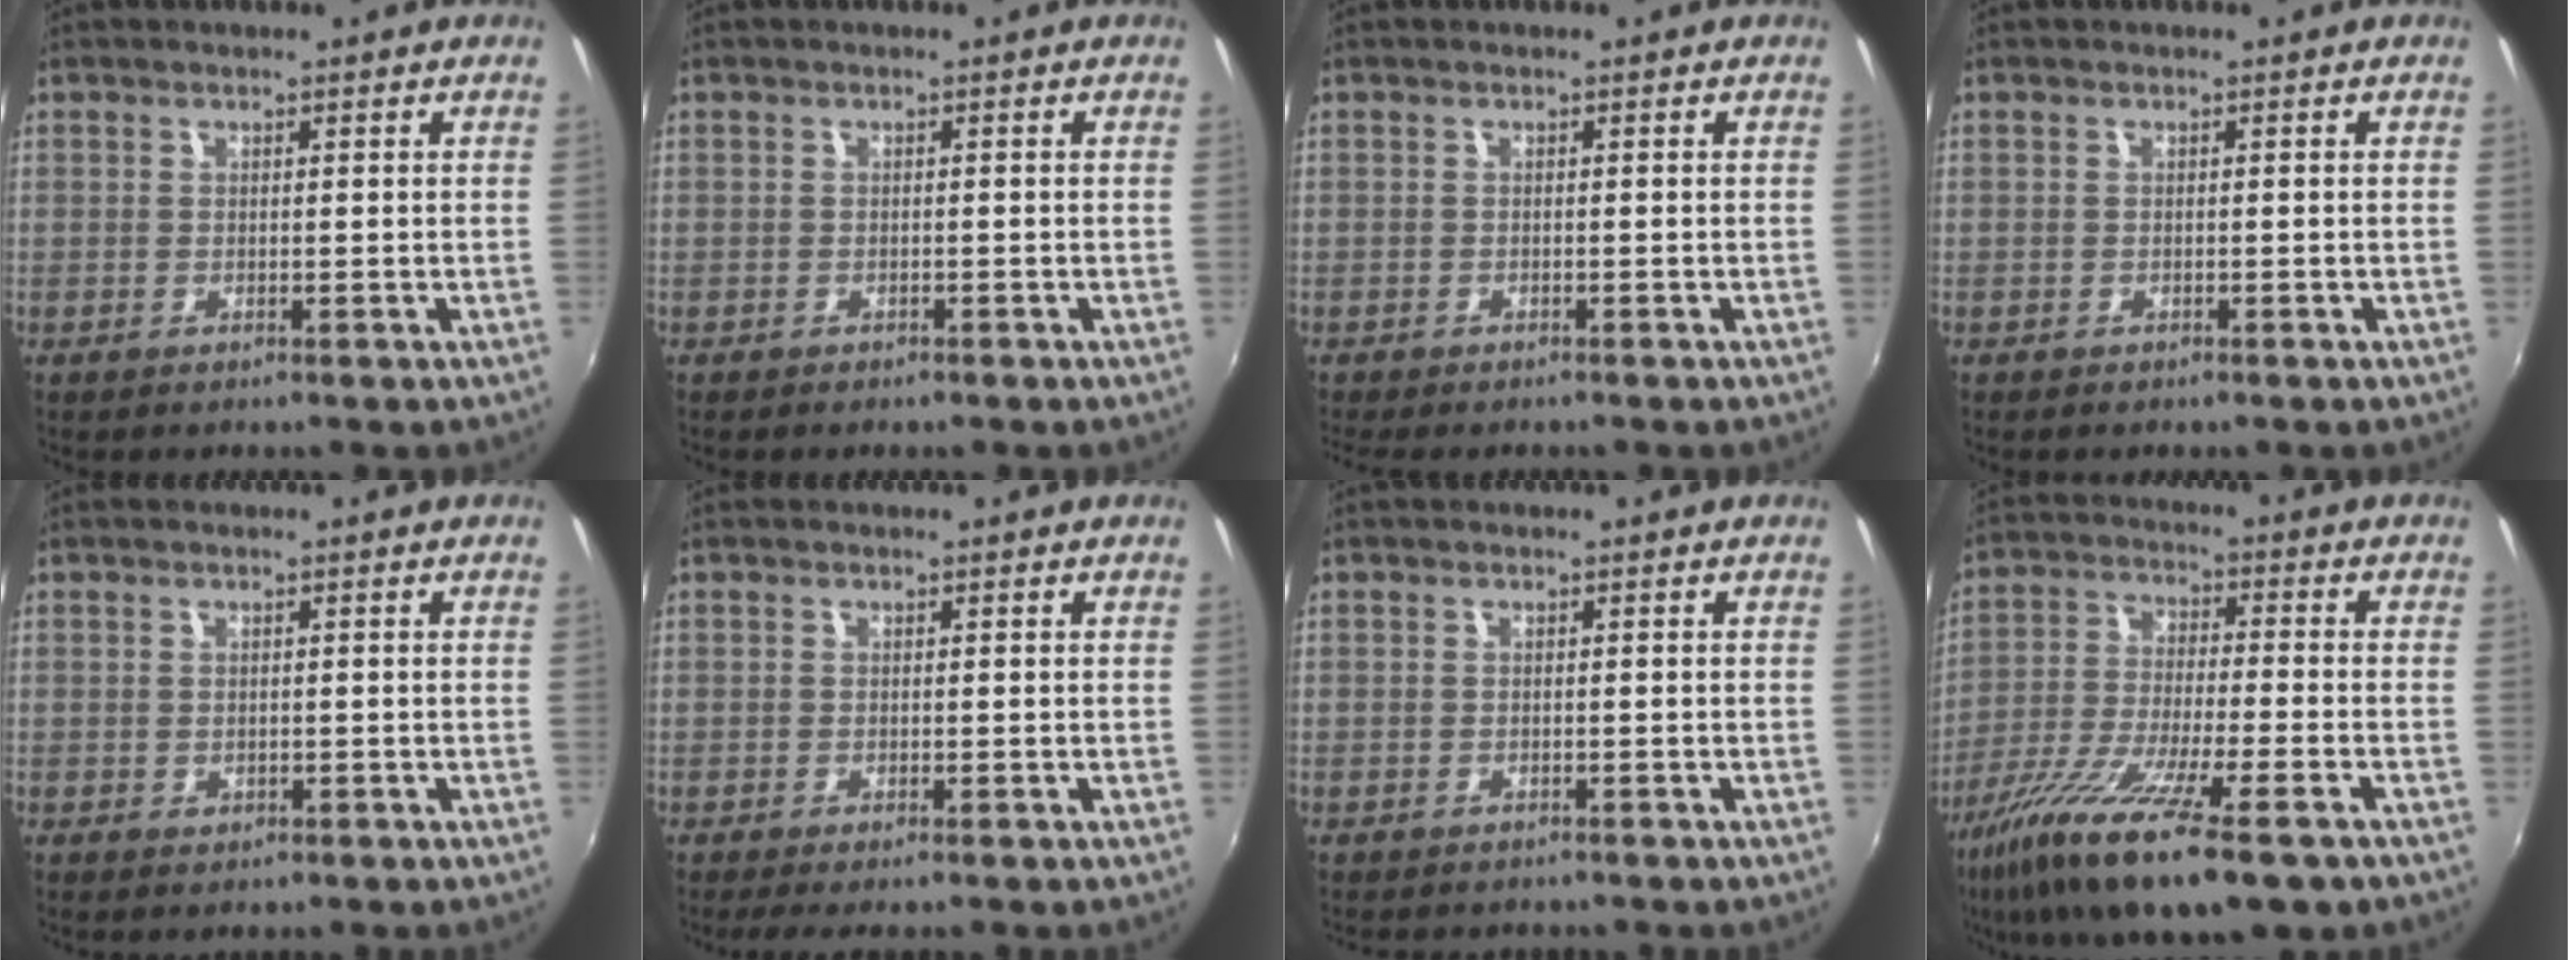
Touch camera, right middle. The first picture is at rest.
{"total": 1.3, "force": [-1.1, 0.6, 0.3], "torque": [-0.011, -0.004, -0.015]}
{"total": 3.5, "force": [-3.0, 1.0, 1.5], "torque": [-0.036, -0.023, -0.047]}
{"total": 0.7, "force": [-0.6, 0.4, 0.2], "torque": [-0.006, -0.002, -0.009]}
{"total": 0.7, "force": [-0.2, 0.7, 0.2], "torque": [-0.001, -0.003, -0.003]}
{"total": 1.4, "force": [-1.0, -0.1, 0.9], "torque": [-0.020, -0.006, -0.018]}
{"total": 1.6, "force": [-1.5, 0.6, 0.3], "torque": [-0.012, -0.009, -0.020]}
{"total": 18.3, "force": [-11.5, 3.4, 13.8], "torque": [-0.269, -0.060, -0.209]}